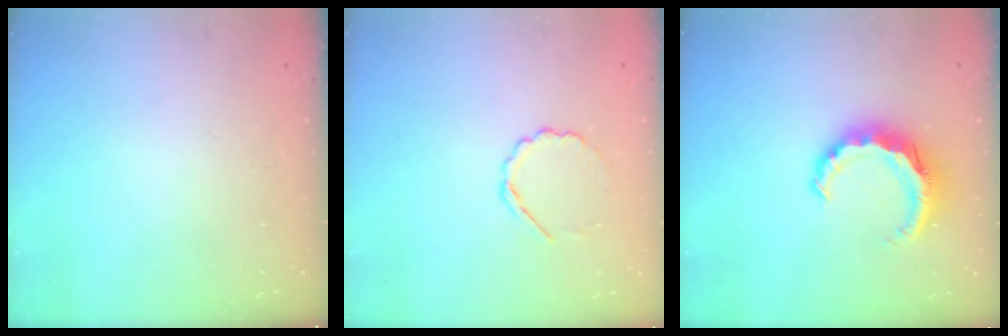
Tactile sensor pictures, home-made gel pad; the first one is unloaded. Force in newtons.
{"total": 5.5, "press": 5.2, "slide": 1.7}
{"total": 8.9, "press": 8.8, "slide": 1.2}